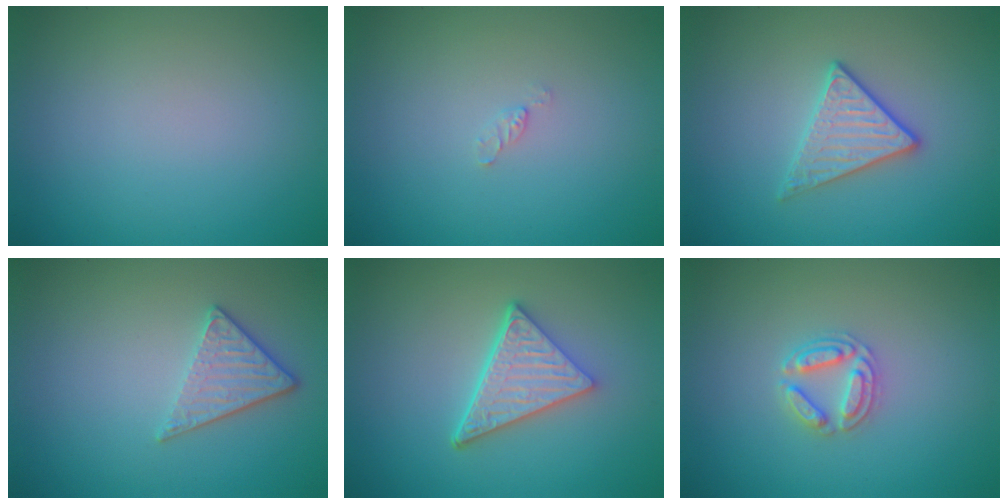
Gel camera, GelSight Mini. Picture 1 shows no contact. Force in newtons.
{"total": 0.6, "press": 0.6, "slide": 0.1}
{"total": 2.8, "press": 2.7, "slide": 0.8}
{"total": 2.8, "press": 2.4, "slide": 1.3}
{"total": 4.9, "press": 3.7, "slide": 3.2}
{"total": 2.8, "press": 2.7, "slide": 0.5}